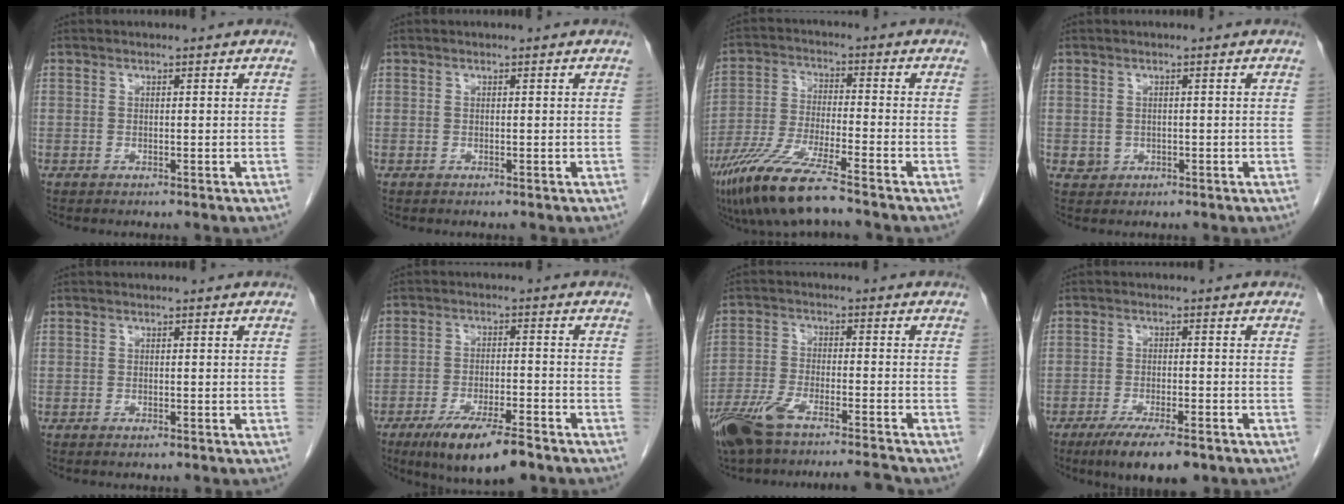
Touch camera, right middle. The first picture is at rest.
{"total": 0.0}
{"total": 15.6, "force": [-10.5, 6.6, 9.4], "torque": [-0.174, -0.007, -0.184]}
{"total": 1.5, "force": [-0.2, 1.4, 0.4], "torque": [-0.007, 0.003, 0.003]}
{"total": 0.7, "force": [-0.5, 0.2, 0.5], "torque": [-0.011, -0.002, -0.004]}
{"total": 10.6, "force": [-7.3, 2.0, 7.4], "torque": [-0.126, -0.020, -0.119]}
{"total": 11.8, "force": [-9.9, 1.1, 6.4], "torque": [-0.124, -0.005, -0.170]}
{"total": 9.0, "force": [-6.3, 1.8, 6.1], "torque": [-0.095, -0.017, -0.095]}